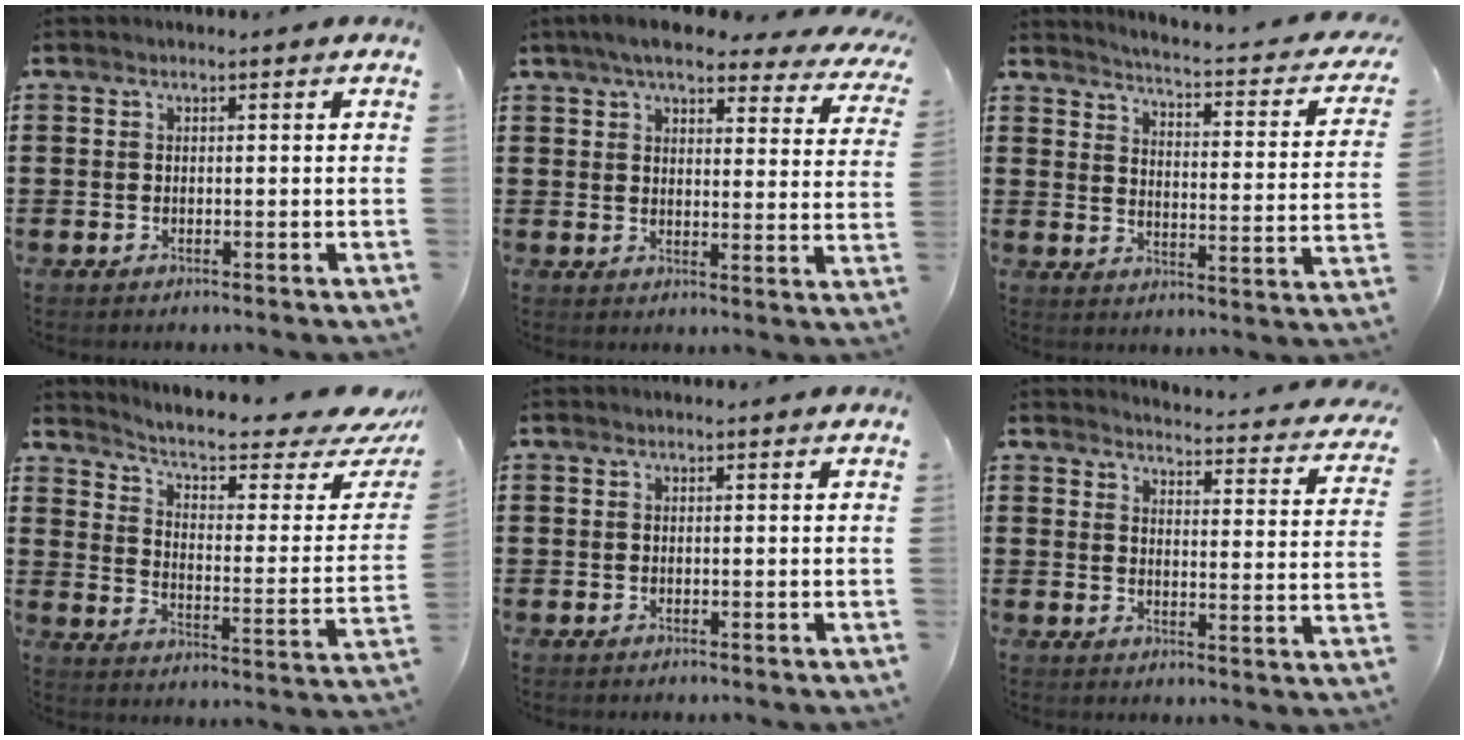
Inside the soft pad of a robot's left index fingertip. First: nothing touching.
{"total": 6.5, "force": [5.6, 1.0, 3.2], "torque": [-0.075, -0.021, 0.097]}
{"total": 2.4, "force": [2.1, -0.4, 1.1], "torque": [-0.040, -0.031, 0.023]}
{"total": 6.6, "force": [5.0, 1.3, 4.2], "torque": [-0.086, -0.042, 0.077]}
{"total": 0.0}
{"total": 3.1, "force": [3.0, 0.0, 0.5], "torque": [-0.014, -0.037, 0.043]}